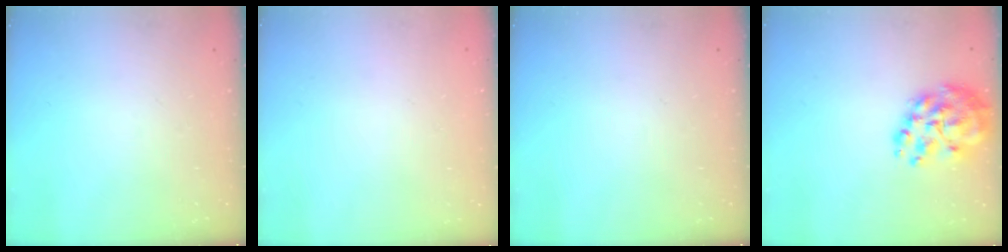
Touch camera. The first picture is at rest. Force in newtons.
{"total": 1.8, "press": 1.8, "slide": 0.2}
{"total": 0.0}
{"total": 13.5, "press": 12.9, "slide": 3.9}